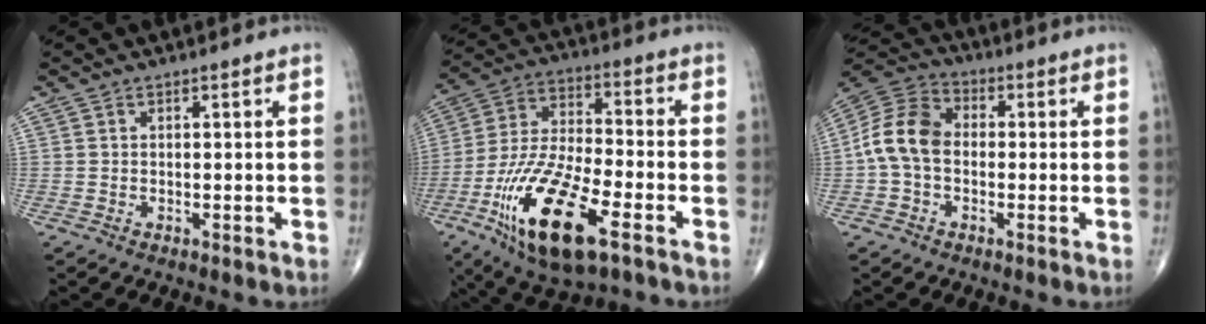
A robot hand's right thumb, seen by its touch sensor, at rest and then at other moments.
{"total": 21.1, "force": [-9.4, 7.4, 17.3], "torque": [-0.356, 0.019, -0.166]}
{"total": 10.3, "force": [-0.9, 7.3, 7.2], "torque": [-0.134, 0.030, -0.032]}